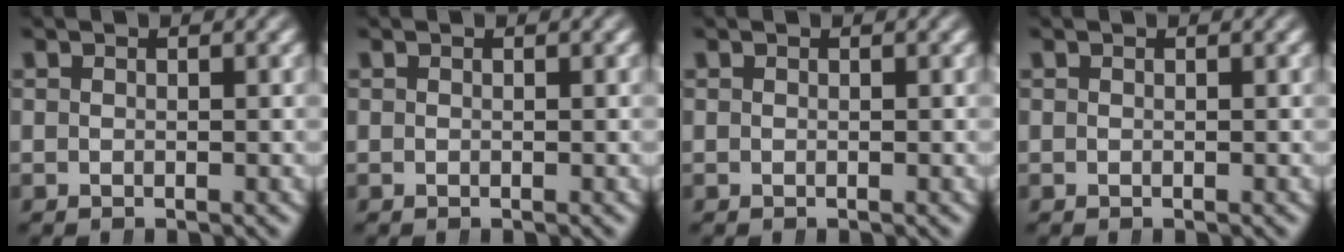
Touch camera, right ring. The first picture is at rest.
{"total": 0.0}
{"total": 0.0}
{"total": 0.0}